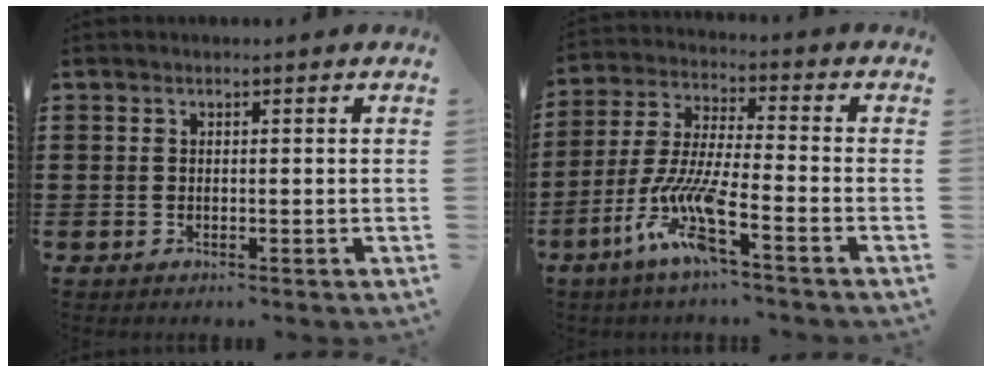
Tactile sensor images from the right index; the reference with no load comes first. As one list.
[{"total": 10.3, "force": [-6.1, 1.3, 8.2], "torque": [-0.197, -0.020, -0.125]}]